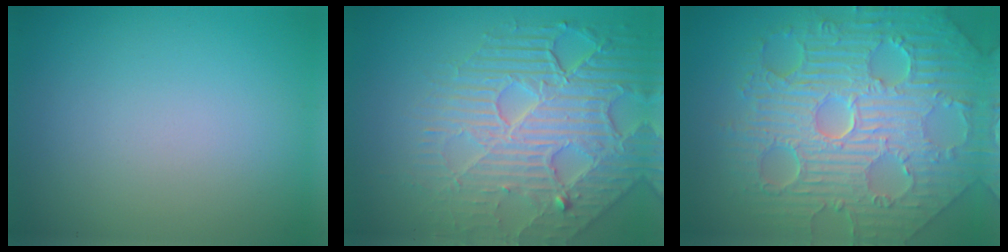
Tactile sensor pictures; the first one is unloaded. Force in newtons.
{"total": 7.6, "press": 5.7, "slide": 5.1}
{"total": 11.5, "press": 7.5, "slide": 8.8}